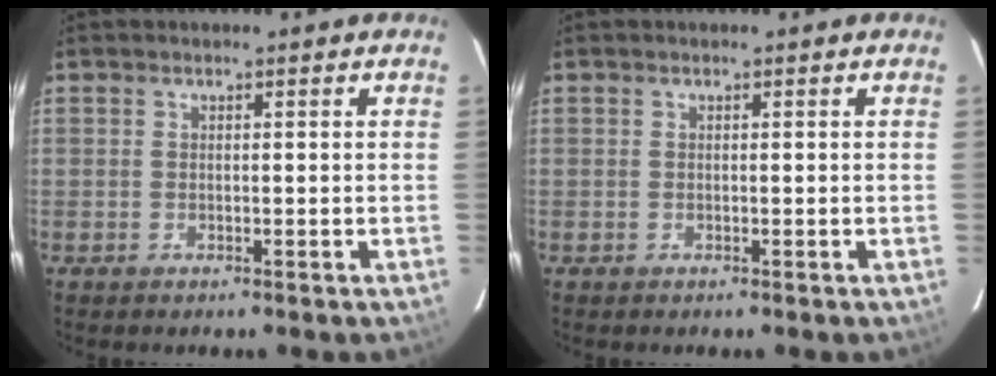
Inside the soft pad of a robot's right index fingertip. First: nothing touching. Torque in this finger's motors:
{"motor_torque": [0.00, 0.00, 0.00, 0.00]}